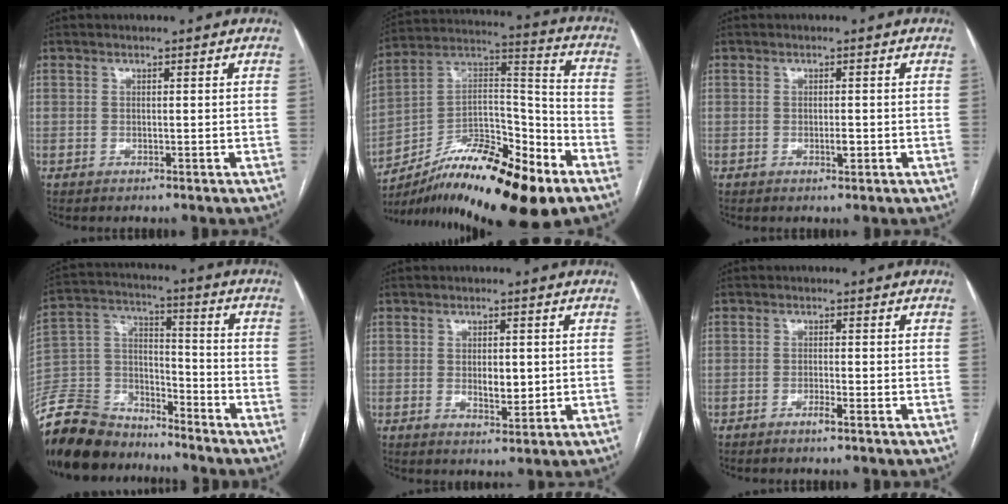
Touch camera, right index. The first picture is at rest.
{"total": 22.7, "force": [-14.5, 5.8, 16.5], "torque": [-0.264, 0.021, -0.238]}
{"total": 1.2, "force": [-0.4, 0.3, 1.1], "torque": [-0.020, 0.000, -0.006]}
{"total": 16.6, "force": [-14.7, 6.3, 4.4], "torque": [-0.092, 0.028, -0.270]}
{"total": 3.6, "force": [0.0, 1.6, 3.3], "torque": [-0.053, -0.004, 0.003]}
{"total": 1.7, "force": [-1.2, -0.1, 1.2], "torque": [-0.023, -0.001, -0.021]}